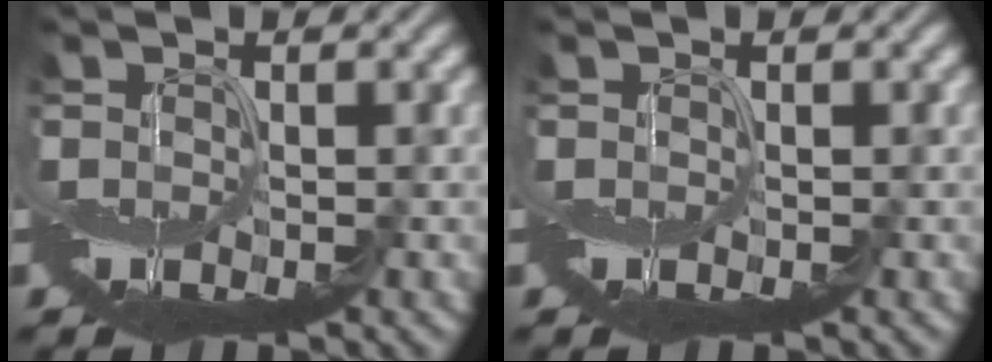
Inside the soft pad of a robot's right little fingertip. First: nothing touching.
{"total": 0.0}